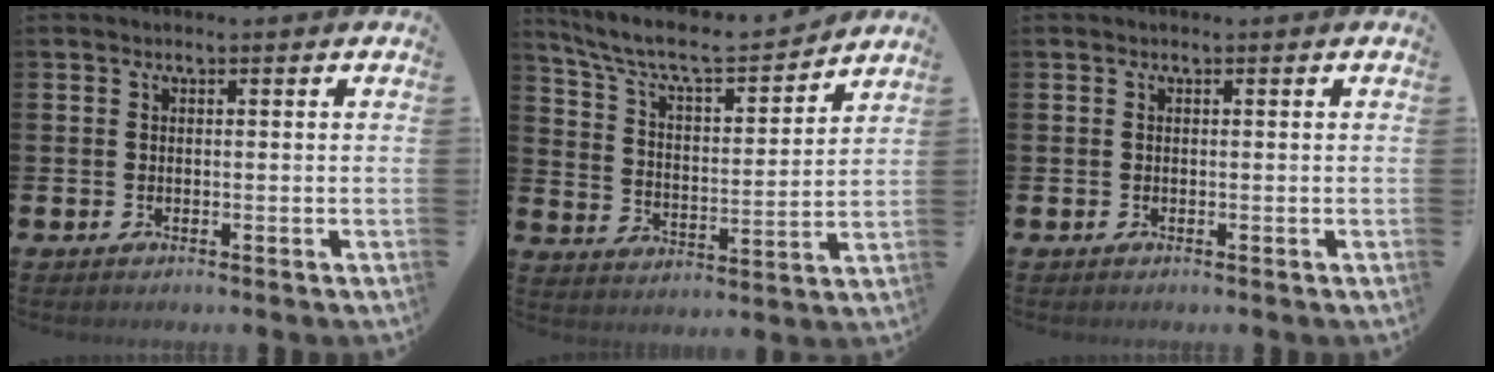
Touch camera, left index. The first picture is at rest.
{"total": 8.4, "force": [7.7, 1.6, 3.1], "torque": [-0.096, -0.052, 0.130]}
{"total": 0.0}